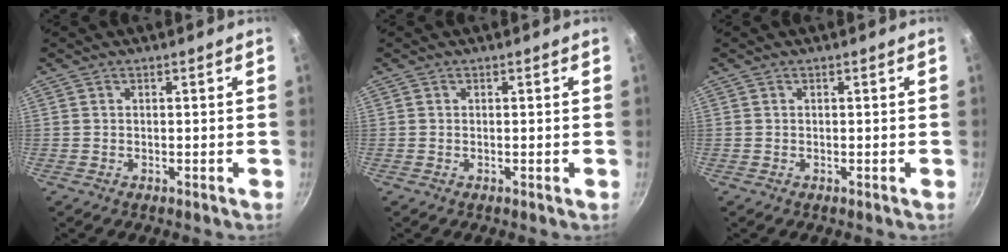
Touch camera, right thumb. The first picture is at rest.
{"total": 0.0}
{"total": 0.0}